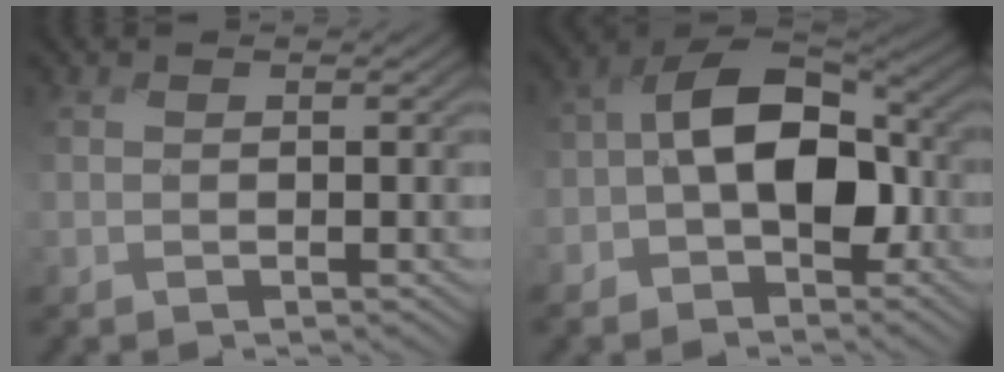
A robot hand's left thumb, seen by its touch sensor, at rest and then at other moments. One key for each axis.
{"total": 10.7, "fx": -2.2, "fy": 7.3, "fz": 7.6, "tx": -0.116, "ty": 0.010, "tz": -0.060}